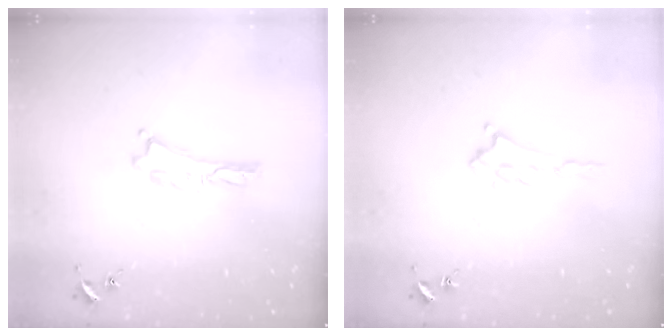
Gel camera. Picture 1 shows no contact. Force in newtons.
{"total": 2.0, "press": 2.0, "slide": 0.5}